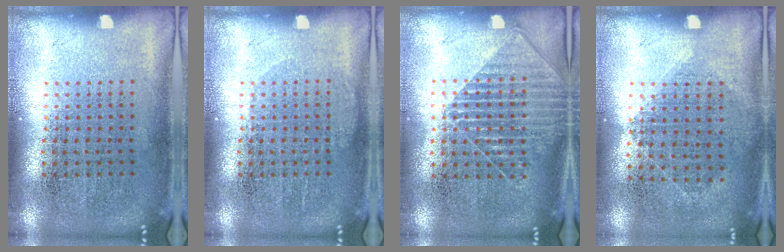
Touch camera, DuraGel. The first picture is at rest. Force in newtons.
{"total": 0.7, "press": 0.7, "slide": 0.2}
{"total": 1.4, "press": 1.2, "slide": 0.8}
{"total": 1.0, "press": 0.9, "slide": 0.4}